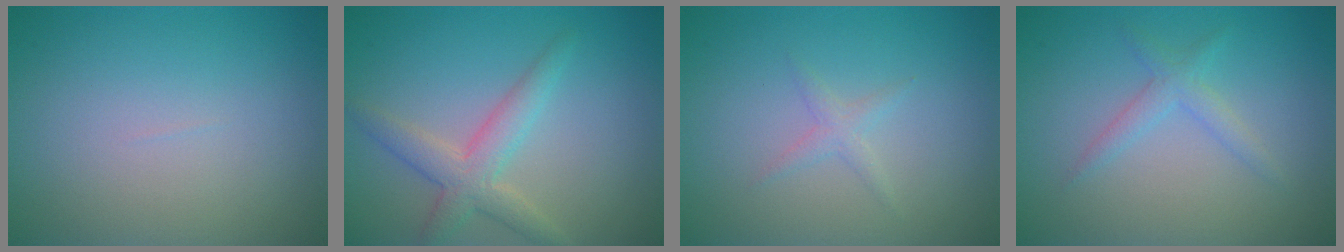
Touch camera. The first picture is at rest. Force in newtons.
{"total": 3.3, "press": 3.3, "slide": 0.2}
{"total": 1.1, "press": 1.1, "slide": 0.1}
{"total": 1.7, "press": 1.7, "slide": 0.1}